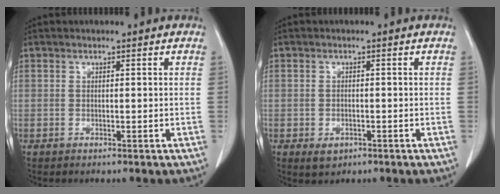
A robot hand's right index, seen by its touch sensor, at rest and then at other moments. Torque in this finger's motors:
{"motor_torque": [0.27, -0.16, 0.10, 0.03]}